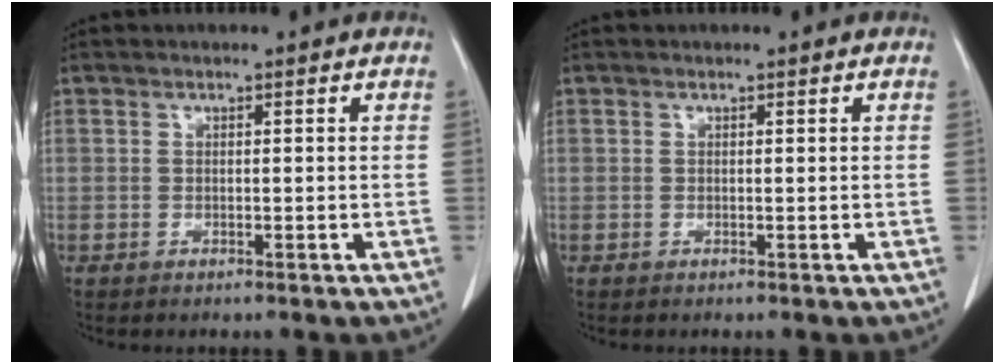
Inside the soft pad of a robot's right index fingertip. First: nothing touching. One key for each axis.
{"total": 0.0}